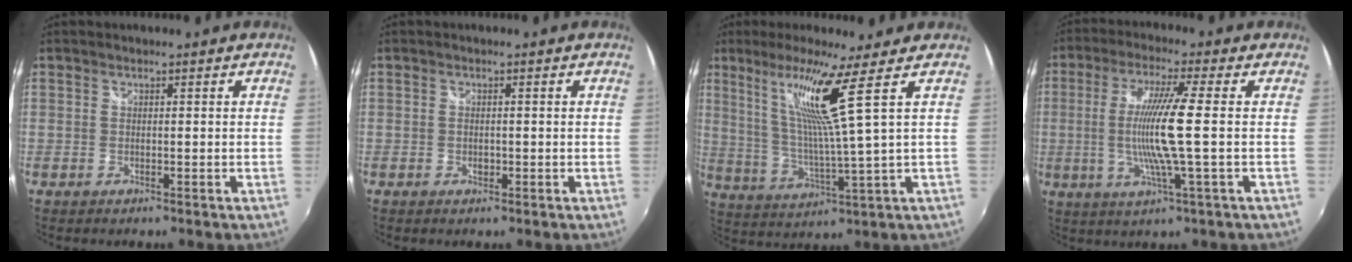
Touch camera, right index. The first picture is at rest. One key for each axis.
{"total": 0.9, "fx": -0.3, "fy": 0.7, "fz": 0.4, "tx": -0.007, "ty": -0.002, "tz": -0.005}
{"total": 10.5, "fx": 5.6, "fy": -2.4, "fz": 8.6, "tx": -0.152, "ty": -0.002, "tz": 0.118}
{"total": 10.5, "fx": -0.7, "fy": -1.3, "fz": 10.4, "tx": -0.198, "ty": -0.010, "tz": -0.015}